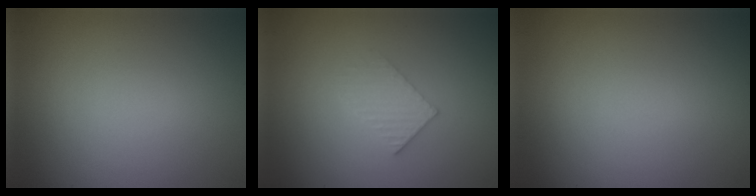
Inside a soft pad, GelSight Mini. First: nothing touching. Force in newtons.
{"total": 2.1, "press": 2.0, "slide": 0.3}
{"total": 0.0}